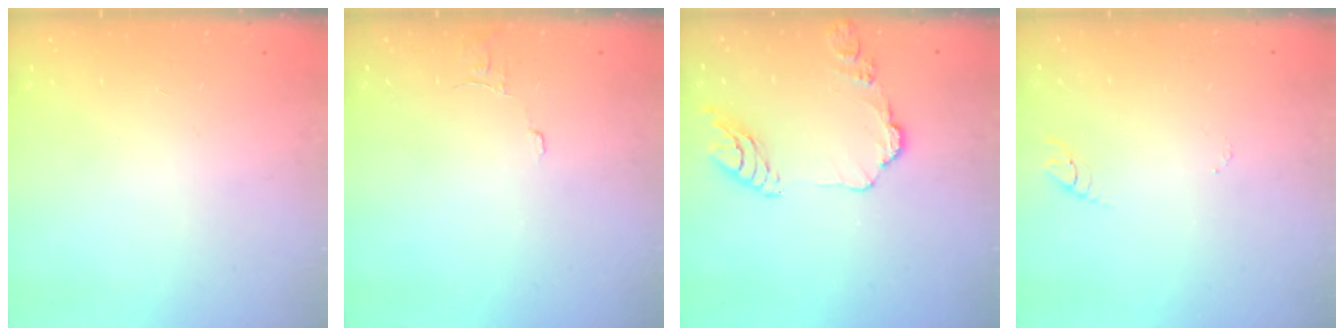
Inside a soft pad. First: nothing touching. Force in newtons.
{"total": 5.1, "press": 5.1, "slide": 0.4}
{"total": 11.1, "press": 11.1, "slide": 0.9}
{"total": 2.7, "press": 2.7, "slide": 0.2}